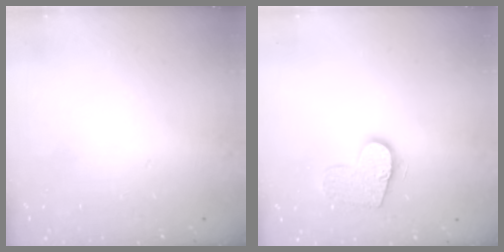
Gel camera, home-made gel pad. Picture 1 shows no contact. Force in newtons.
{"total": 11.4, "press": 11.3, "slide": 0.6}